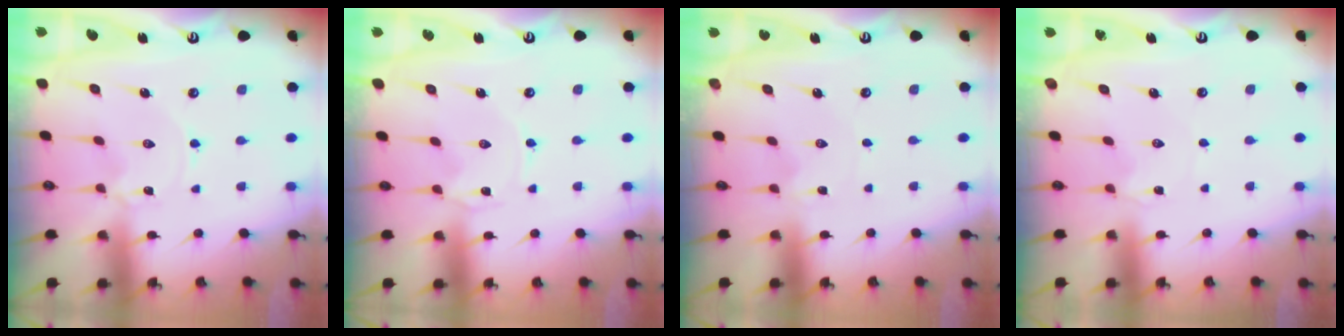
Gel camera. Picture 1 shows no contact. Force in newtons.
{"total": 0.0}
{"total": 0.0}
{"total": 2.6, "press": 2.6, "slide": 0.5}